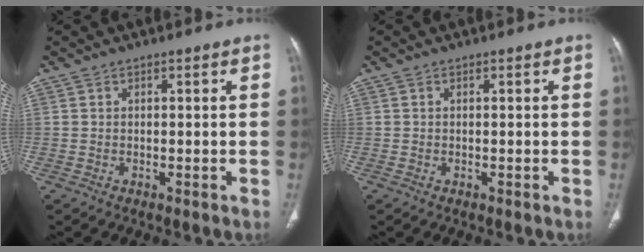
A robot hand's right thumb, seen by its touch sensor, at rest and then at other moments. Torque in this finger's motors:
{"motor_torque": [0.18, 0.28, -0.19, -0.17, 0.01]}